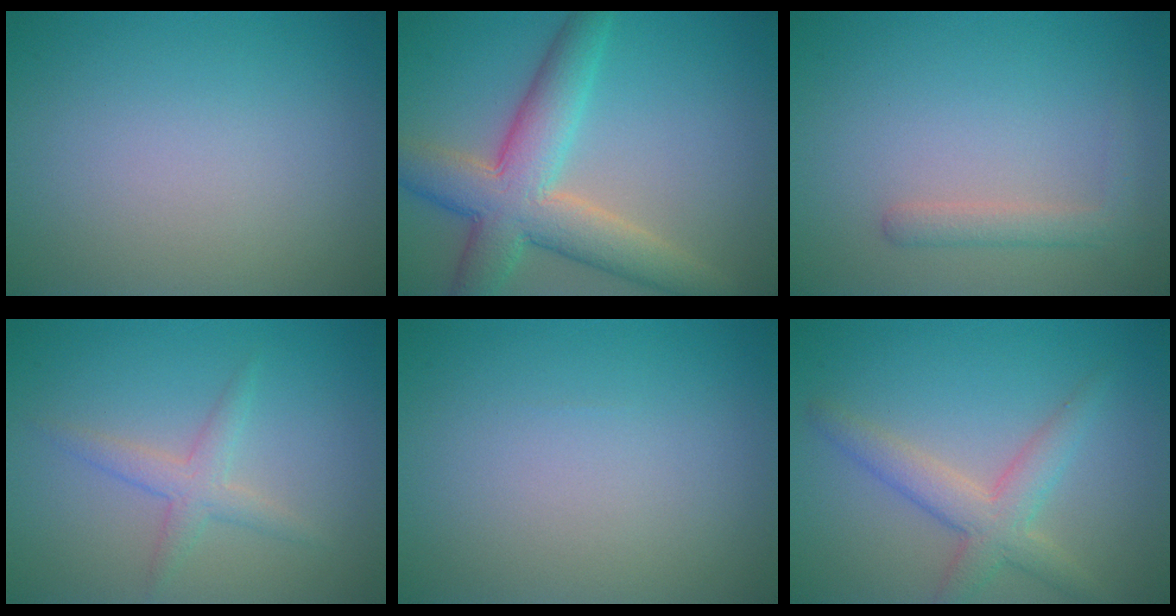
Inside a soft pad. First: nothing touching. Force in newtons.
{"total": 8.0, "press": 8.0, "slide": 0.3}
{"total": 1.9, "press": 1.9, "slide": 0.1}
{"total": 2.2, "press": 2.2, "slide": 0.0}
{"total": 0.0}
{"total": 3.8, "press": 3.8, "slide": 0.3}